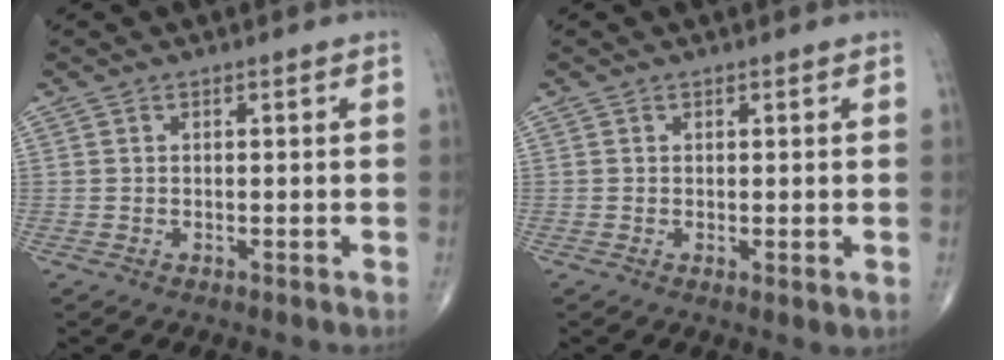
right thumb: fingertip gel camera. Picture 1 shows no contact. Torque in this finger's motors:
{"motor_torque": [-0.28, -0.14, -0.07, 0.17, -0.04]}